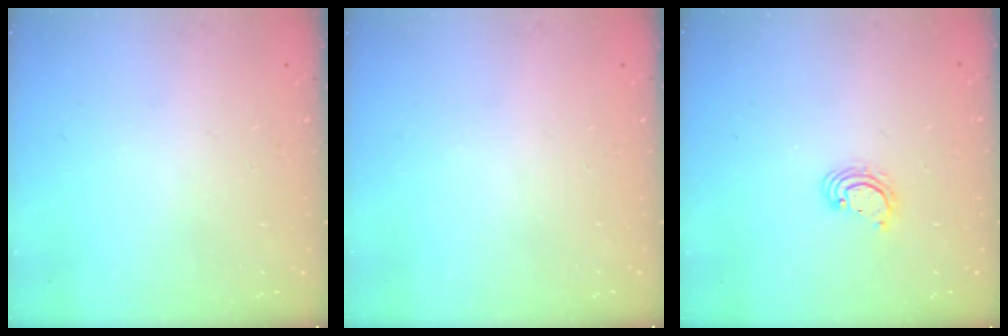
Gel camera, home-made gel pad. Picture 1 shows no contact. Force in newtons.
{"total": 0.0}
{"total": 3.6, "press": 3.6, "slide": 0.2}